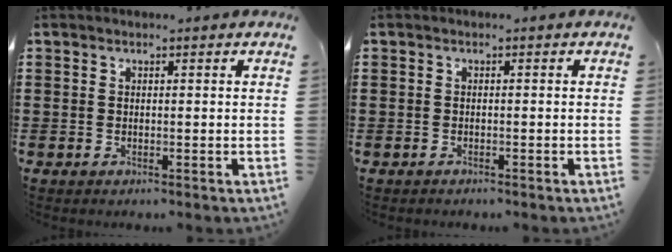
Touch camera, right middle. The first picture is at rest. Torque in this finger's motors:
{"motor_torque": [-0.73, 0.47, -0.07, -0.04]}